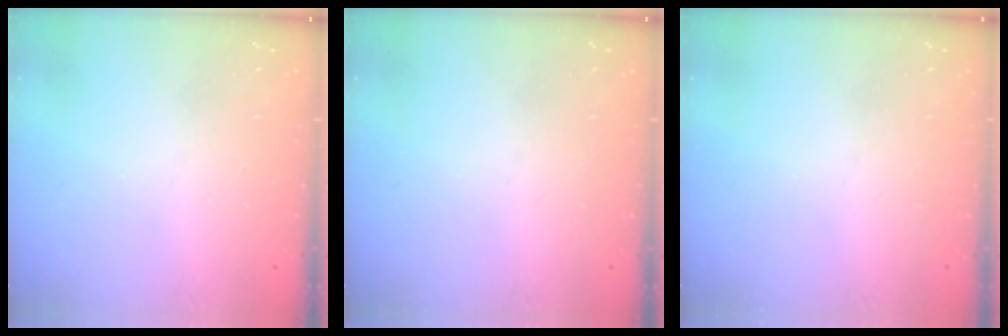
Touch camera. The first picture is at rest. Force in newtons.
{"total": 0.0}
{"total": 0.0}